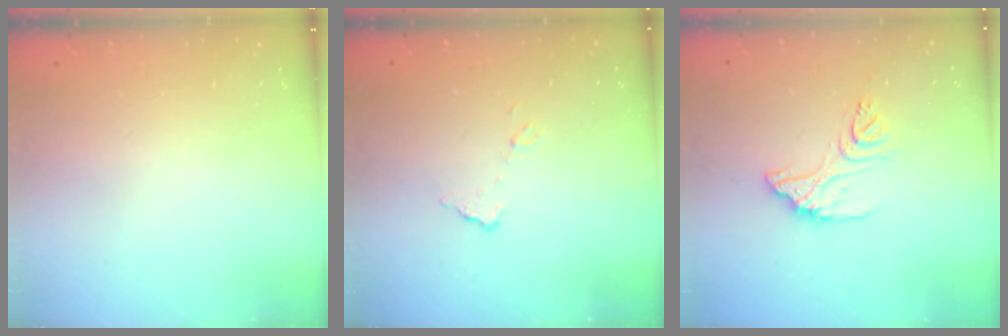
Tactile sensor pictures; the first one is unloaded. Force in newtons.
{"total": 5.8, "press": 5.8, "slide": 0.3}
{"total": 12.5, "press": 12.4, "slide": 1.1}